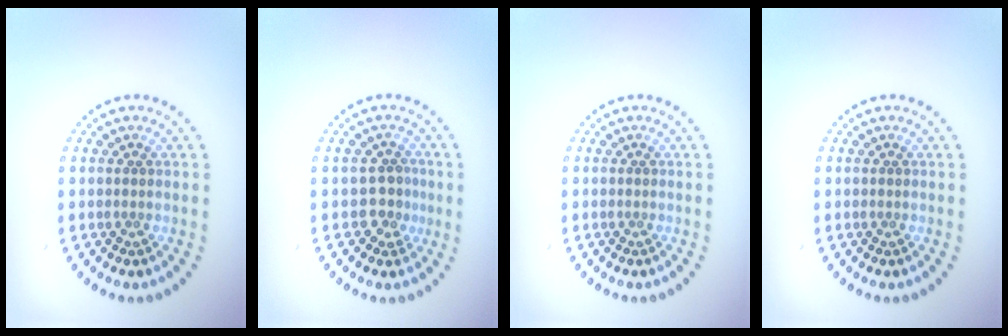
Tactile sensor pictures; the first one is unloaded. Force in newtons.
{"total": 2.0, "press": 1.8, "slide": 0.9}
{"total": 0.0}
{"total": 0.0}